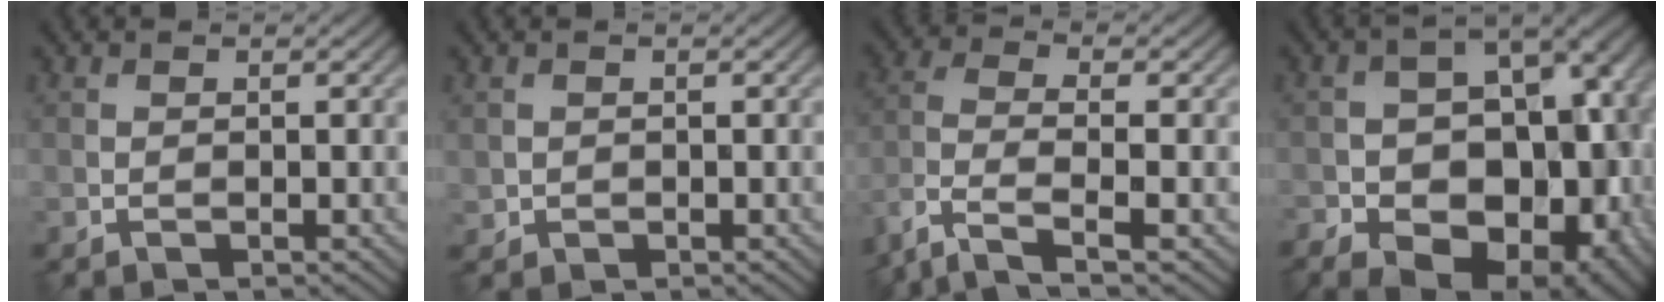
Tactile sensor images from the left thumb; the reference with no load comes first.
{"total": 1.1, "force": [0.1, 1.0, 0.1], "torque": [-0.004, -0.007, 0.002]}
{"total": 7.1, "force": [-4.6, 2.0, 5.0], "torque": [-0.109, -0.004, -0.104]}
{"total": 17.6, "force": [-7.4, 11.6, 11.0], "torque": [-0.162, -0.018, -0.093]}